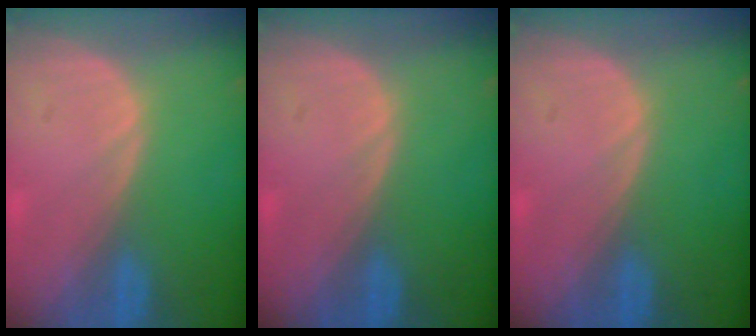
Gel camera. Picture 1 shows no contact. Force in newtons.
{"total": 0.0}
{"total": 0.0}